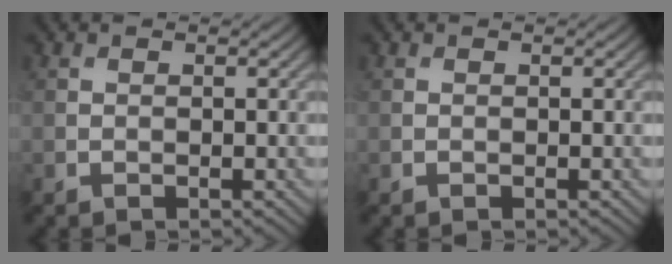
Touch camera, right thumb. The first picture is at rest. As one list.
[{"total": 0.0}]